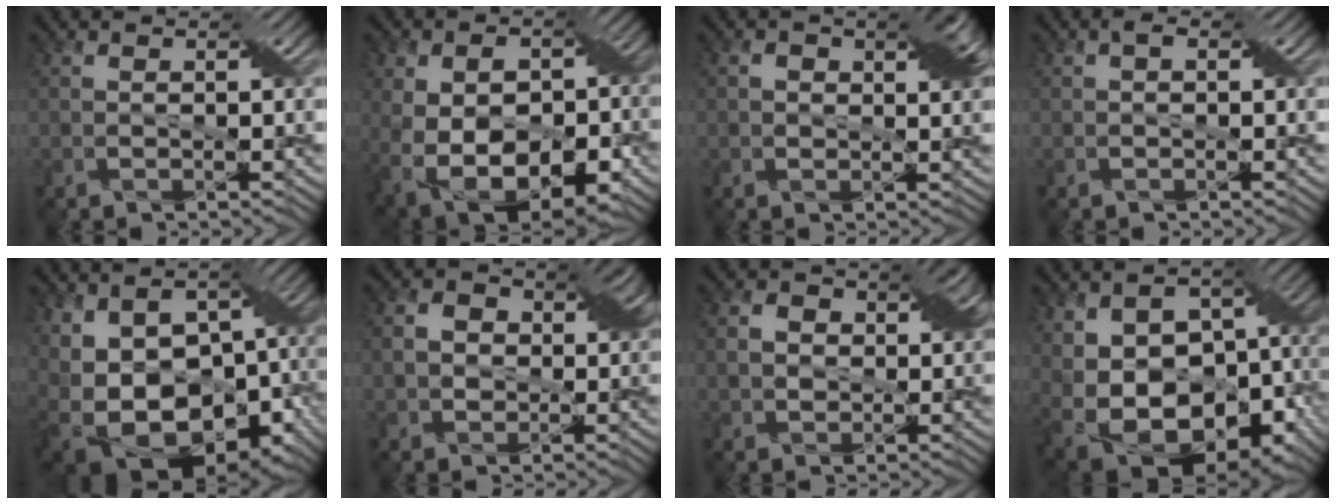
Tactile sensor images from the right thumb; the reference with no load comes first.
{"total": 16.8, "force": [-3.4, 11.5, 11.8], "torque": [-0.204, -0.033, -0.031]}
{"total": 4.0, "force": [1.0, 2.2, 3.2], "torque": [-0.050, 0.003, 0.014]}
{"total": 0.8, "force": [0.1, 0.5, 0.7], "torque": [-0.010, 0.005, 0.001]}
{"total": 19.6, "force": [-3.9, 12.3, 14.7], "torque": [-0.236, -0.046, -0.018]}
{"total": 5.9, "force": [0.4, 4.7, 3.5], "torque": [-0.067, 0.006, 0.001]}
{"total": 5.2, "force": [0.7, 3.9, 3.4], "torque": [-0.062, 0.004, 0.009]}
{"total": 18.2, "force": [-3.1, 12.5, 12.9], "torque": [-0.210, -0.029, -0.007]}